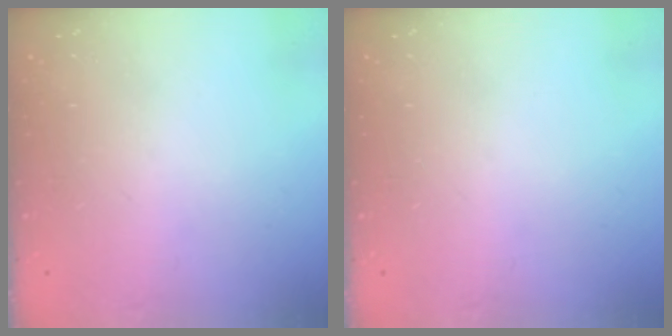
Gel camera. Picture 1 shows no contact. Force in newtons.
{"total": 0.0}